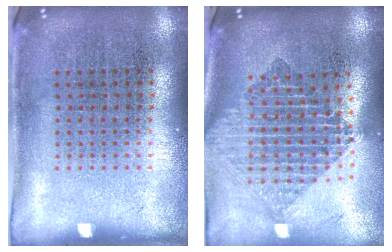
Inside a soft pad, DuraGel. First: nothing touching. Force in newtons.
{"total": 2.2, "press": 1.7, "slide": 1.4}